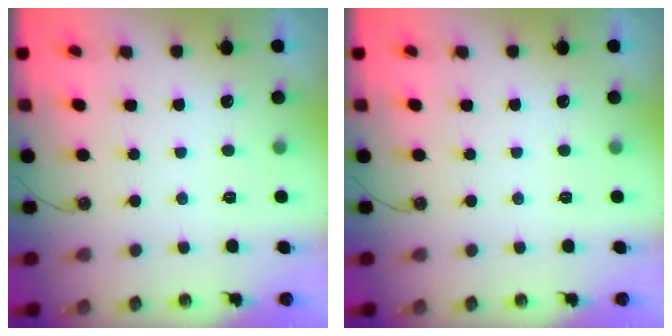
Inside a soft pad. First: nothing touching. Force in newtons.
{"total": 0.0}